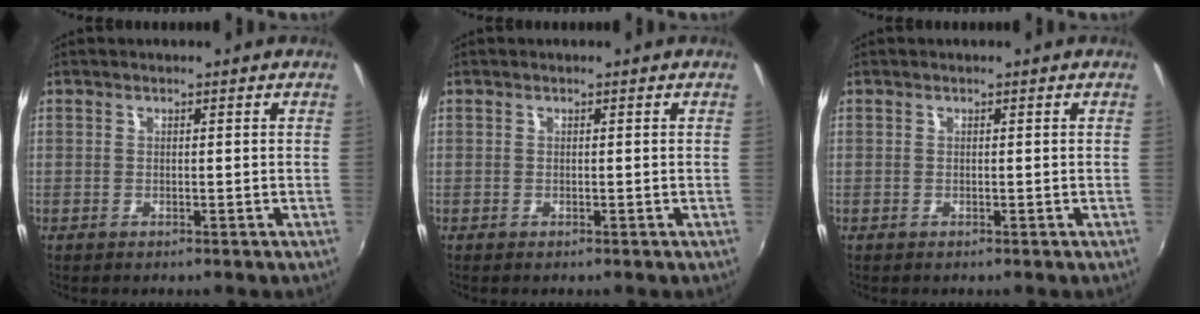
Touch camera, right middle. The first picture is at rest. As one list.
[{"total": 0.0}, {"total": 0.0}]